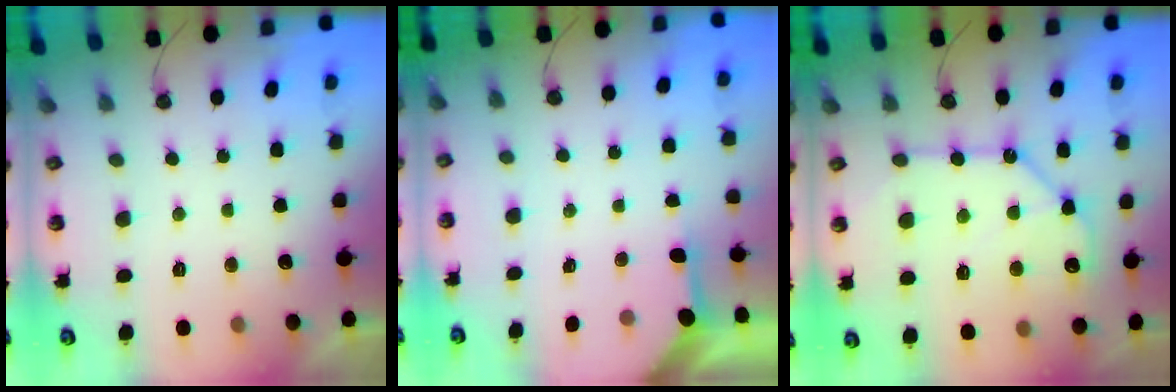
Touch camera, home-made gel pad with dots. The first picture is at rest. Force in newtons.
{"total": 3.6, "press": 3.5, "slide": 0.5}
{"total": 13.6, "press": 13.5, "slide": 1.3}